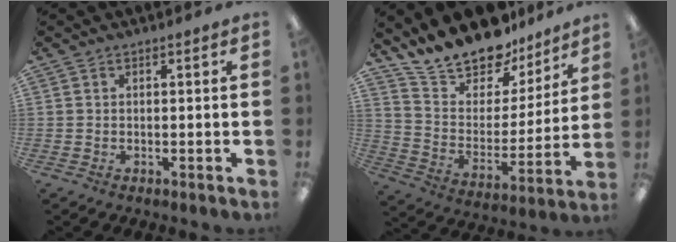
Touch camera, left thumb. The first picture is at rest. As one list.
[{"total": 17.2, "force": [15.9, 5.6, 3.4], "torque": [-0.085, -0.139, 0.287]}]